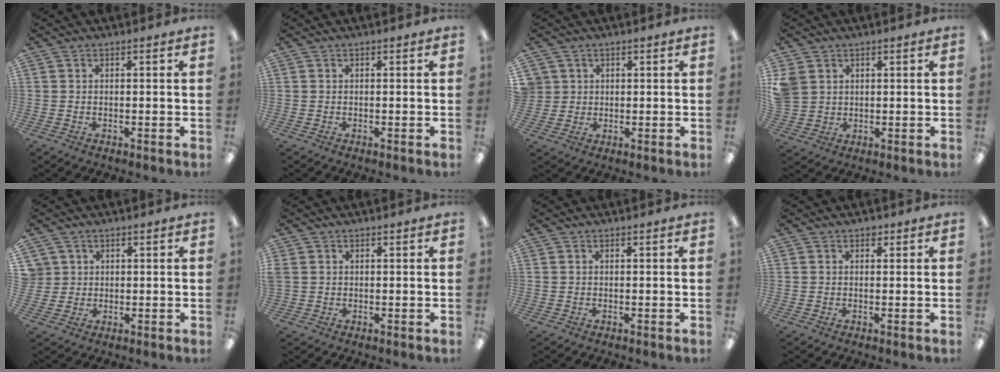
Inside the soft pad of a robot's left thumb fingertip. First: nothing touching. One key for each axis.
{"total": 0.0}
{"total": 3.2, "fx": 1.1, "fy": 3.0, "fz": -0.3, "tx": 0.001, "ty": 0.002, "tz": 0.018}
{"total": 5.1, "fx": 2.0, "fy": 4.4, "fz": 1.5, "tx": -0.039, "ty": 0.011, "tz": 0.043}
{"total": 3.5, "fx": 1.2, "fy": 3.3, "fz": 0.0, "tx": -0.005, "ty": 0.003, "tz": 0.020}
{"total": 1.5, "fx": 0.4, "fy": 1.4, "fz": 0.4, "tx": -0.009, "ty": 0.003, "tz": 0.006}
{"total": 0.0}
{"total": 1.0, "fx": 0.6, "fy": 0.7, "fz": 0.4, "tx": 0.000, "ty": 0.000, "tz": 0.008}